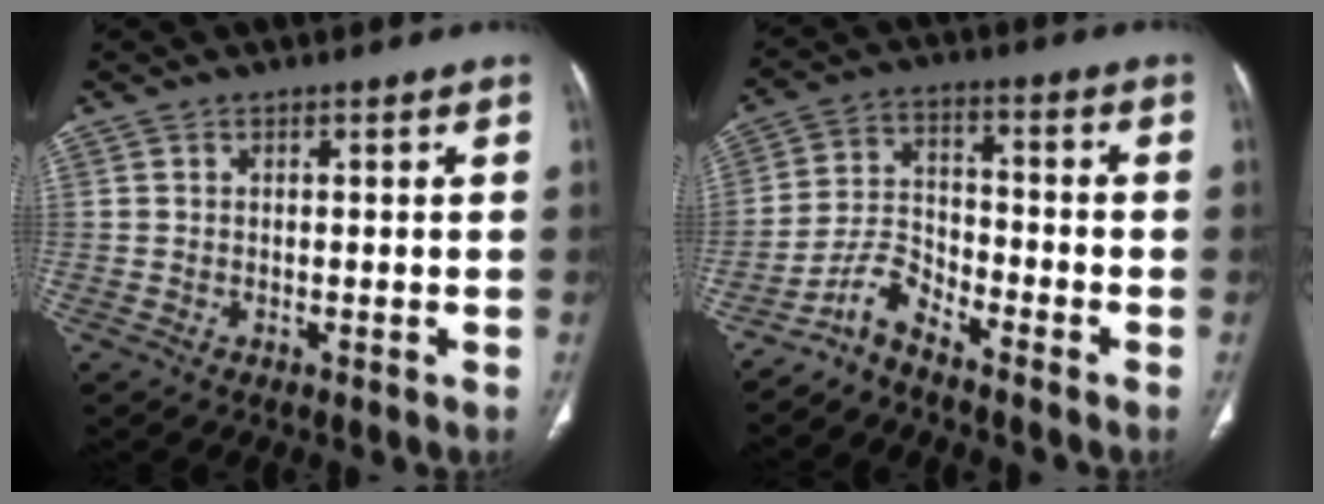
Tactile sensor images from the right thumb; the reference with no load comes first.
{"total": 5.7, "force": [-5.1, 1.5, 2.2], "torque": [-0.042, 0.049, -0.106]}